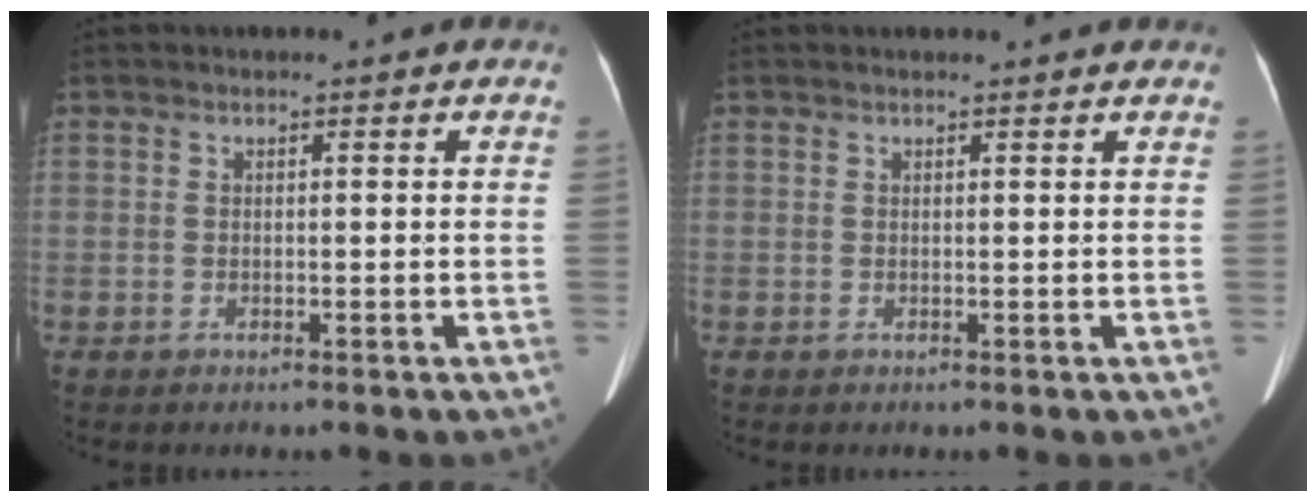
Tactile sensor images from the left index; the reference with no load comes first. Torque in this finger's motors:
{"motor_torque": [0.47, -0.84, 0.22, 0.02]}